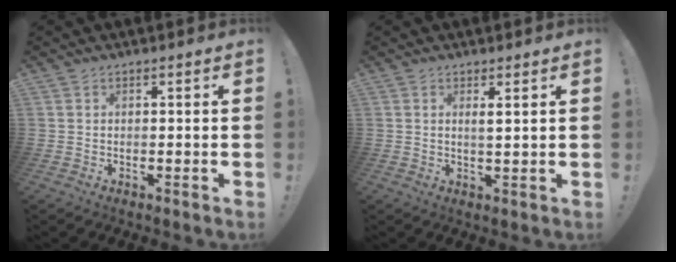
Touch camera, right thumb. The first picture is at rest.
{"total": 2.2, "force": [1.2, -0.2, 1.8], "torque": [-0.021, -0.009, 0.017]}